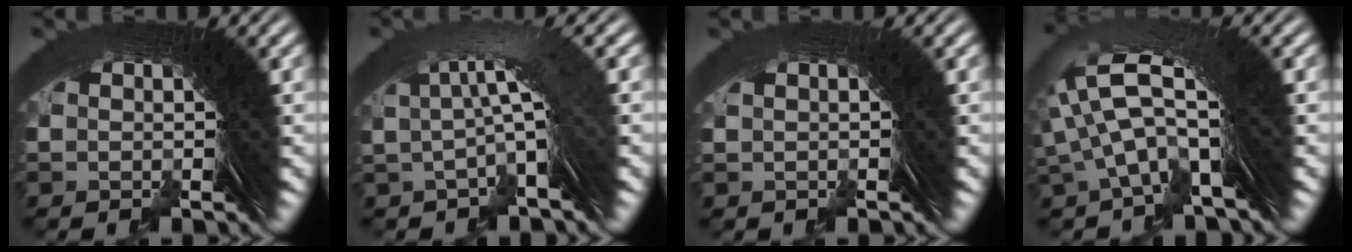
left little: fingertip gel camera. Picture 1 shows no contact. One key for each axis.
{"total": 2.8, "fx": -0.2, "fy": -0.3, "fz": 2.7, "tx": -0.029, "ty": 0.019, "tz": -0.003}
{"total": 0.9, "fx": 0.3, "fy": -0.8, "fz": -0.3, "tx": 0.007, "ty": 0.010, "tz": 0.005}
{"total": 4.9, "fx": 0.6, "fy": 1.9, "fz": 4.5, "tx": -0.105, "ty": 0.002, "tz": 0.009}